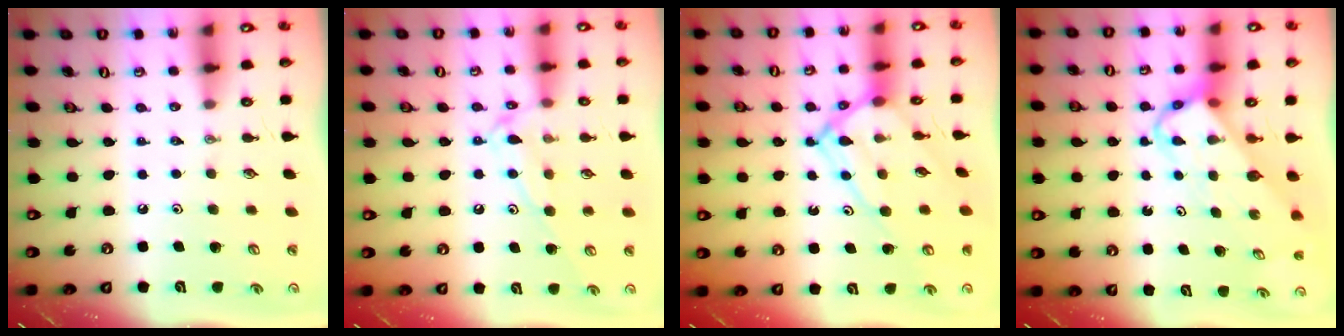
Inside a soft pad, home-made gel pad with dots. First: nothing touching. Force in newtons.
{"total": 11.5, "press": 11.4, "slide": 0.9}
{"total": 12.4, "press": 12.4, "slide": 1.2}
{"total": 5.2, "press": 5.2, "slide": 0.4}